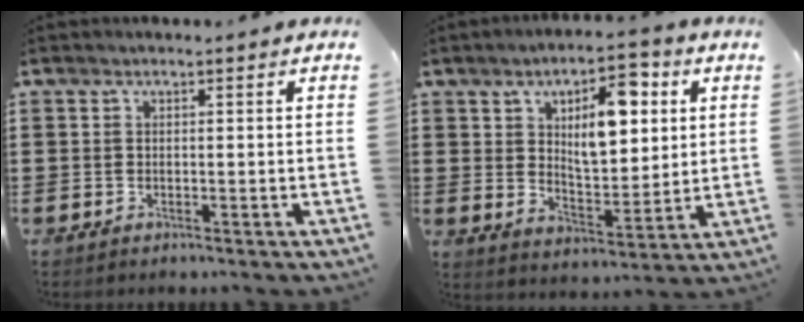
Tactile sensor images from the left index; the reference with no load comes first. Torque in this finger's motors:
{"motor_torque": [0.74, 0.11, 0.29, 0.11]}